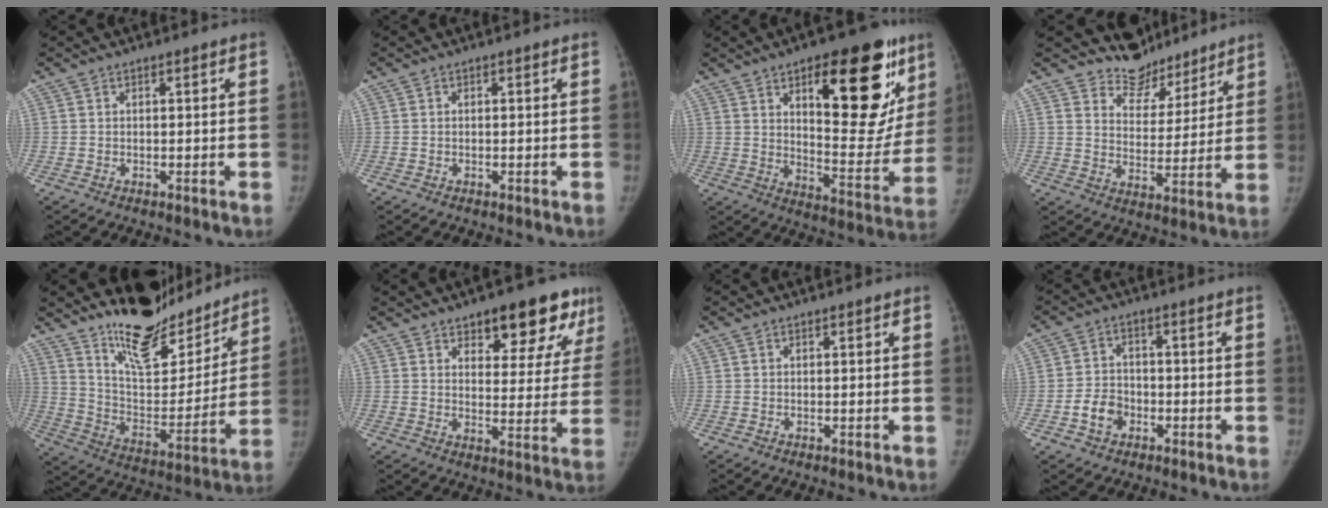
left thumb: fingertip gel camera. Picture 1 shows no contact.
{"total": 0.0}
{"total": 25.5, "force": [11.7, 10.0, 20.3], "torque": [-0.227, -0.047, 0.170]}
{"total": 9.3, "force": [8.4, 4.0, 0.1], "torque": [0.032, -0.072, 0.143]}
{"total": 20.3, "force": [17.1, 7.2, 8.3], "torque": [-0.074, -0.120, 0.280]}
{"total": 15.0, "force": [9.1, 6.4, 10.1], "torque": [-0.079, -0.043, 0.120]}
{"total": 0.0}
{"total": 5.2, "force": [-2.1, 4.1, 2.4], "torque": [-0.027, 0.019, -0.038]}